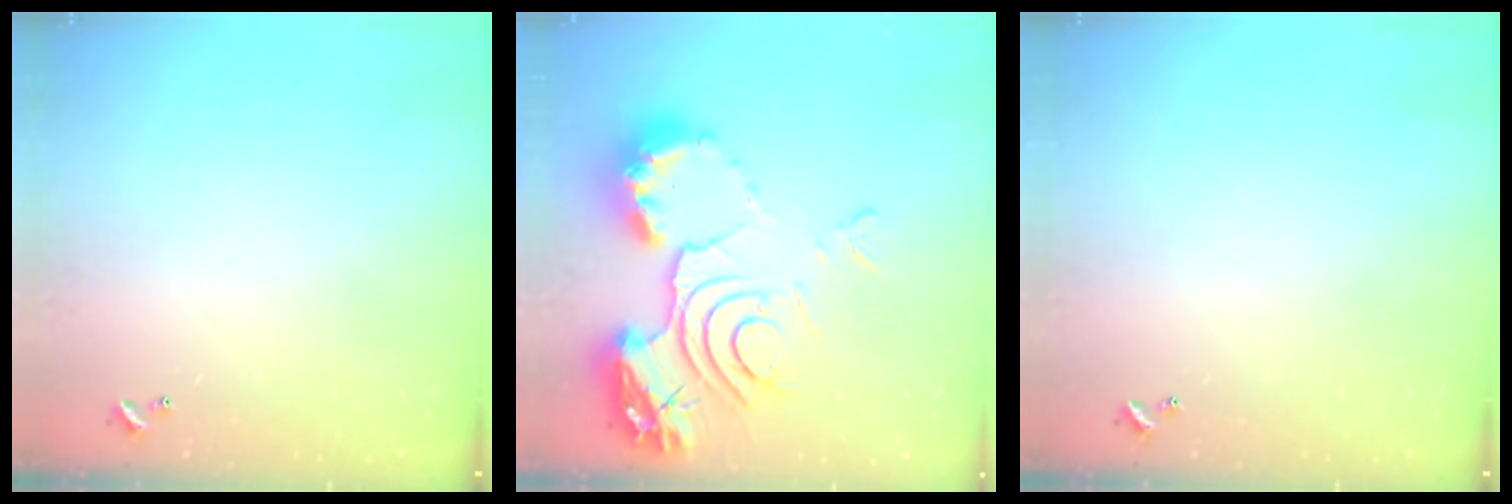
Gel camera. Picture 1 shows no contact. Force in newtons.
{"total": 19.4, "press": 19.2, "slide": 2.3}
{"total": 0.0}